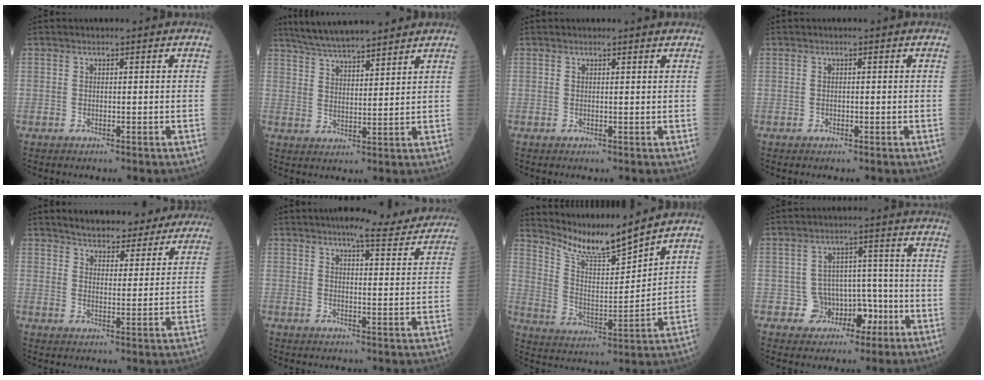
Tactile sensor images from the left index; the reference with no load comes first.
{"total": 11.6, "force": [10.3, 1.3, 5.2], "torque": [-0.090, 0.025, 0.169]}
{"total": 1.4, "force": [1.3, -0.1, 0.3], "torque": [-0.015, -0.003, 0.012]}
{"total": 0.0}
{"total": 18.0, "force": [16.5, 4.8, 5.3], "torque": [-0.051, -0.001, 0.200]}
{"total": 11.5, "force": [10.5, 1.4, 4.4], "torque": [-0.049, -0.006, 0.112]}
{"total": 10.3, "force": [9.8, -1.0, 2.8], "torque": [-0.067, -0.008, 0.192]}
{"total": 6.0, "force": [-2.4, 5.4, 1.2], "torque": [0.003, 0.024, -0.028]}